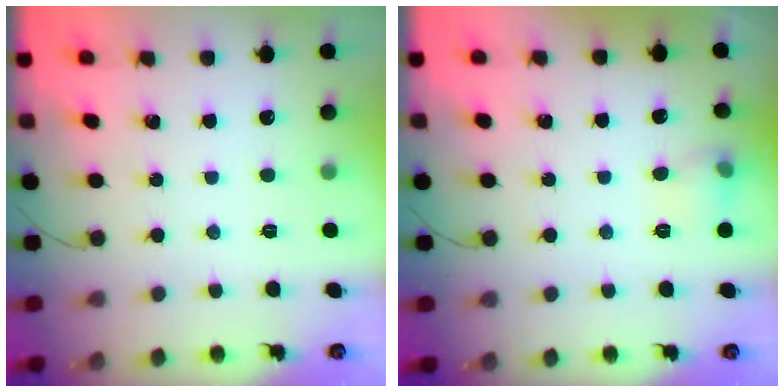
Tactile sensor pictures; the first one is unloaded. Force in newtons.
{"total": 6.6, "press": 6.4, "slide": 1.5}